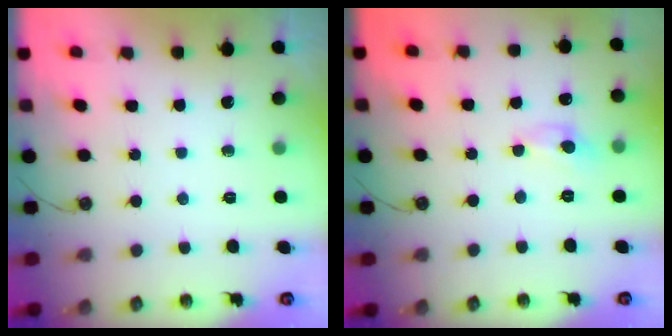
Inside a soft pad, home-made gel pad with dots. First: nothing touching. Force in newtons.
{"total": 0.0}